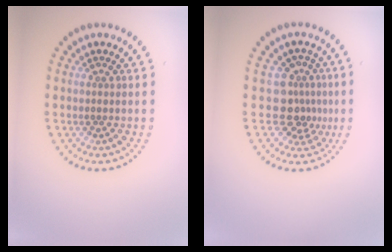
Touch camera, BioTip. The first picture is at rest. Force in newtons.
{"total": 3.4, "press": 2.3, "slide": 2.5}